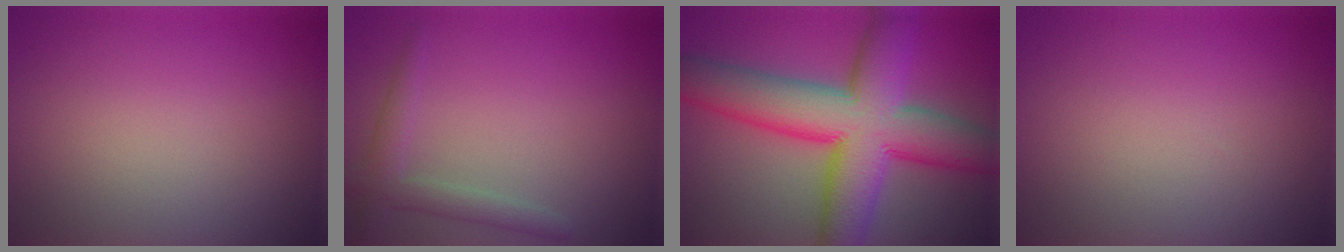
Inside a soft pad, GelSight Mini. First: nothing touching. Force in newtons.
{"total": 2.4, "press": 2.4, "slide": 0.2}
{"total": 12.2, "press": 12.2, "slide": 0.2}
{"total": 0.0}